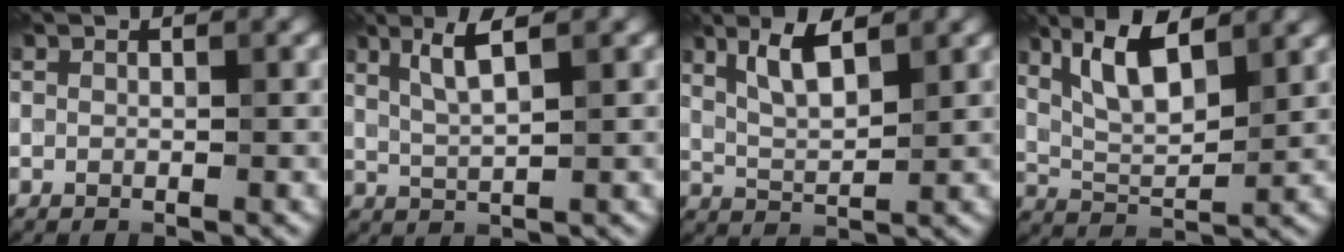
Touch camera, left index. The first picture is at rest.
{"total": 2.9, "force": [1.6, 0.3, 2.5], "torque": [-0.046, 0.009, 0.030]}
{"total": 3.5, "force": [2.1, 0.9, 2.6], "torque": [-0.059, 0.007, 0.041]}
{"total": 5.9, "force": [3.2, 1.9, 4.6], "torque": [-0.094, 0.006, 0.063]}